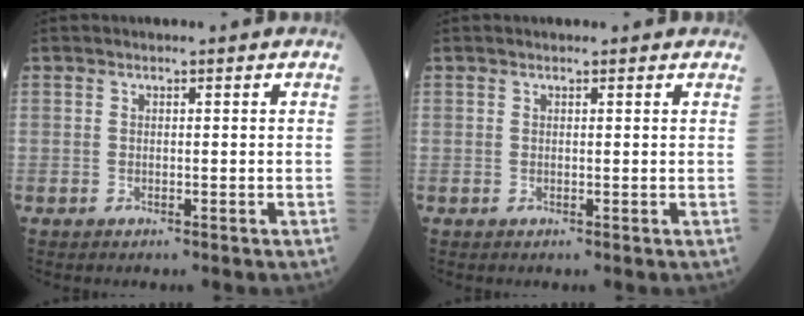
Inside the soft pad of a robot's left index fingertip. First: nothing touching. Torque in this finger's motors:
{"motor_torque": [-0.34, -0.05, -0.17, -0.02]}